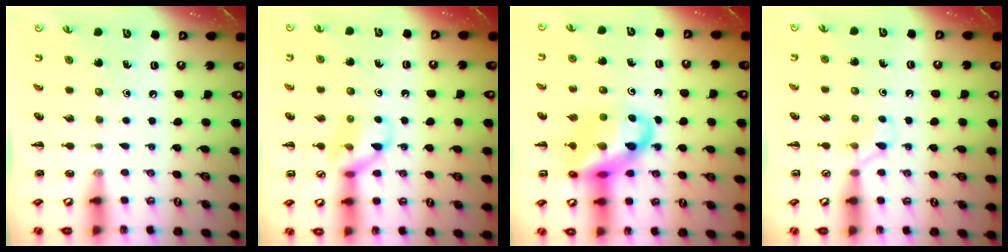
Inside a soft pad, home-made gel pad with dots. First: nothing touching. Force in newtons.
{"total": 10.1, "press": 10.0, "slide": 0.9}
{"total": 17.5, "press": 17.2, "slide": 3.4}
{"total": 3.4, "press": 3.1, "slide": 1.3}